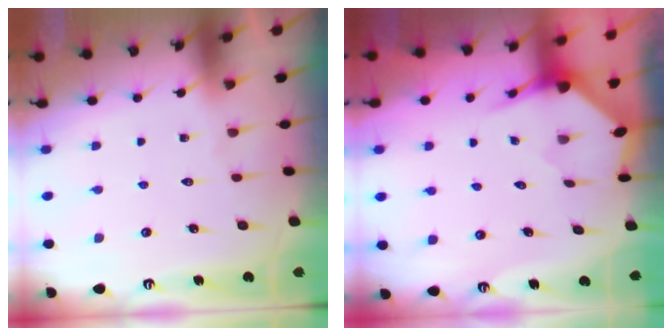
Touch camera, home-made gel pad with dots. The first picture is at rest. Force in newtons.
{"total": 3.2, "press": 3.2, "slide": 0.3}